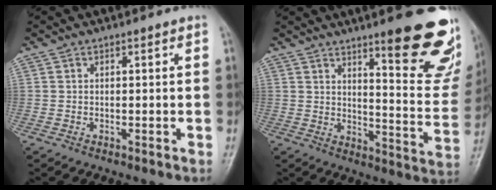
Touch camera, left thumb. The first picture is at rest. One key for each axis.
{"total": 19.5, "fx": 12.0, "fy": 4.2, "fz": 14.8, "tx": -0.145, "ty": -0.083, "tz": 0.163}